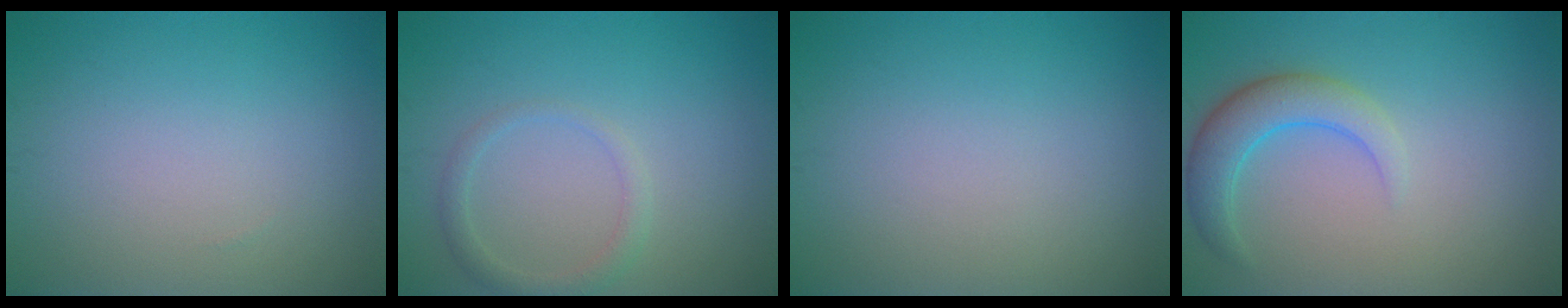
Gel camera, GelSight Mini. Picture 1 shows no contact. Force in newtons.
{"total": 1.7, "press": 1.7, "slide": 0.1}
{"total": 0.0}
{"total": 3.8, "press": 3.8, "slide": 0.4}